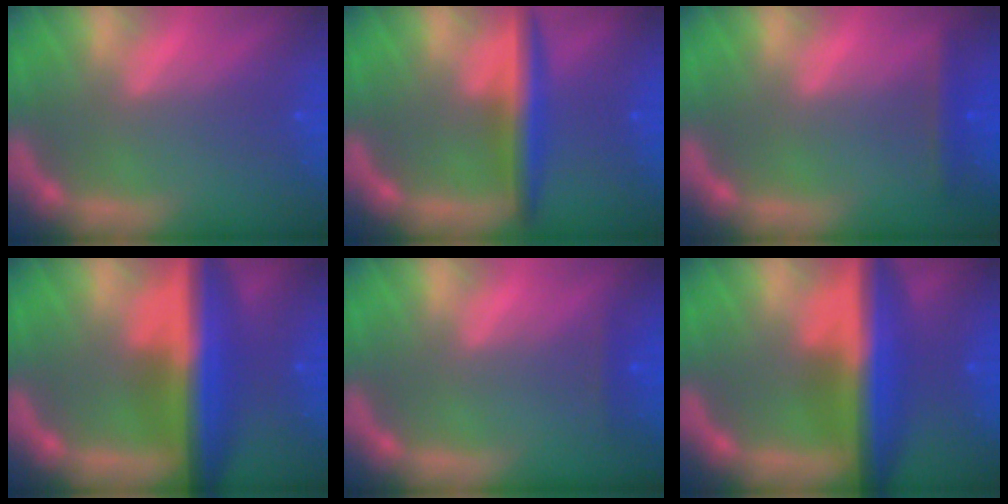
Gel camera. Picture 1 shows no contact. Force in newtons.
{"total": 4.5}
{"total": 1.9}
{"total": 10.0}
{"total": 0.9}
{"total": 9.5}